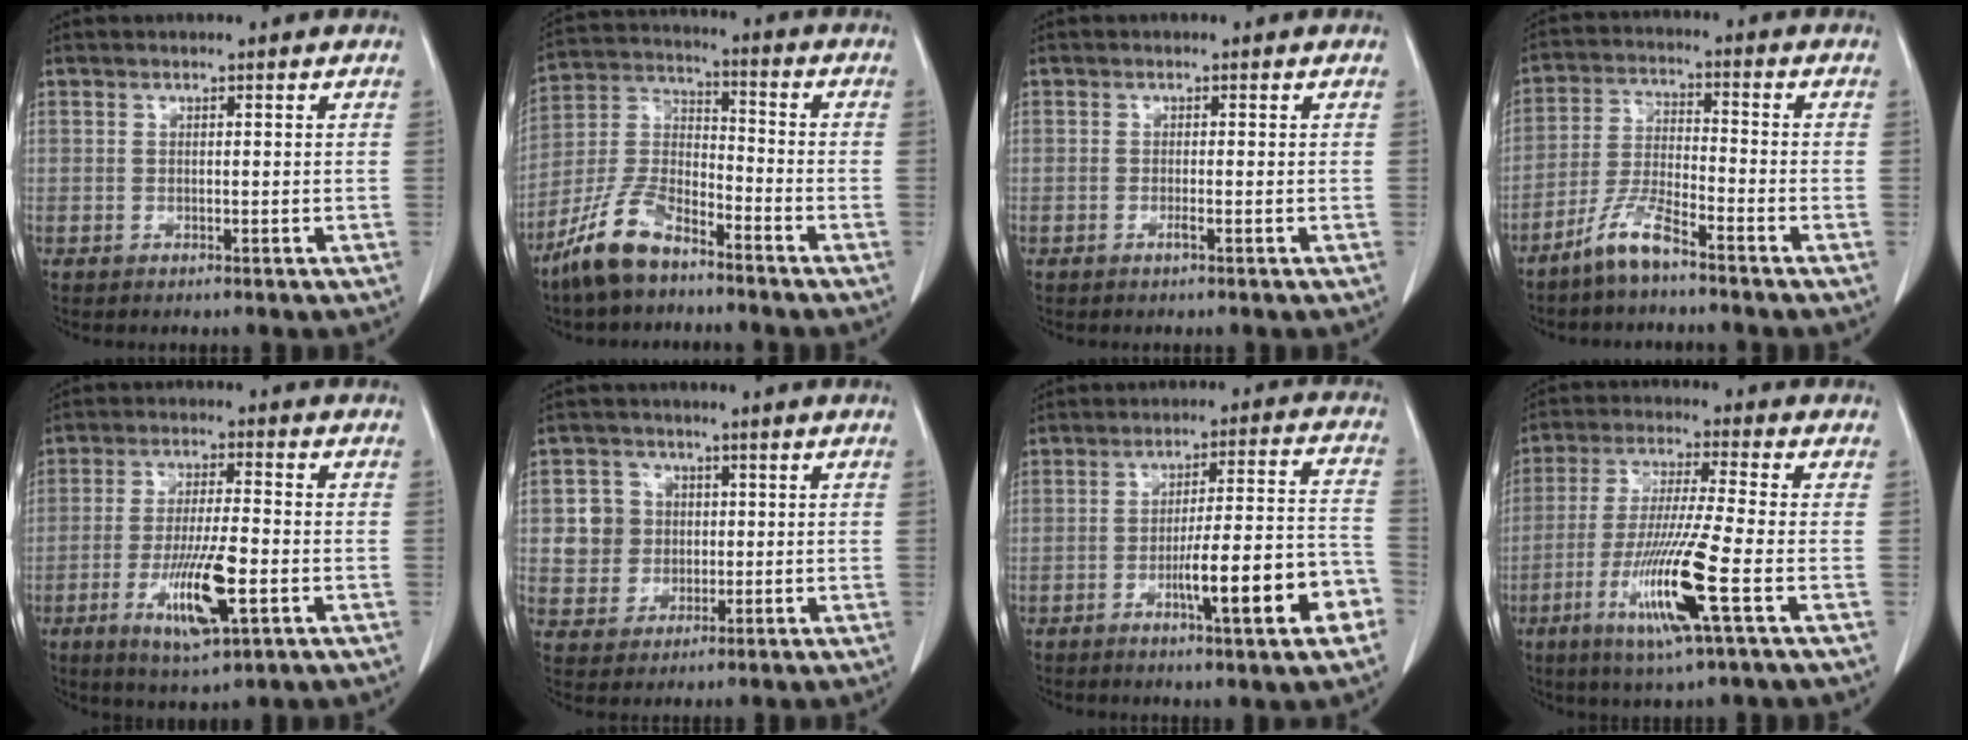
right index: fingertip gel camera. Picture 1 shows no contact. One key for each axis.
{"total": 11.1, "fx": -8.2, "fy": 3.9, "fz": 6.3, "tx": -0.145, "ty": 0.000, "tz": -0.166}
{"total": 0.7, "fx": -0.4, "fy": -0.1, "fz": 0.6, "tx": -0.011, "ty": 0.000, "tz": -0.007}
{"total": 6.9, "fx": -5.3, "fy": 0.8, "fz": 4.3, "tx": -0.098, "ty": -0.009, "tz": -0.109}
{"total": 10.7, "fx": -3.6, "fy": 1.9, "fz": 9.9, "tx": -0.185, "ty": -0.013, "tz": -0.059}
{"total": 6.1, "fx": 0.9, "fy": 6.0, "fz": 1.3, "tx": -0.028, "ty": 0.018, "tz": 0.022}
{"total": 13.6, "fx": -5.5, "fy": 1.5, "fz": 12.4, "tx": -0.179, "ty": 0.016, "tz": -0.075}
{"total": 13.1, "fx": -4.8, "fy": -0.5, "fz": 12.2, "tx": -0.246, "ty": -0.026, "tz": -0.094}